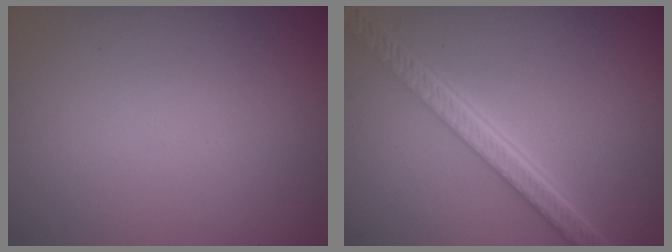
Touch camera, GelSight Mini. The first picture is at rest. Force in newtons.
{"total": 5.5, "press": 4.1, "slide": 3.6}